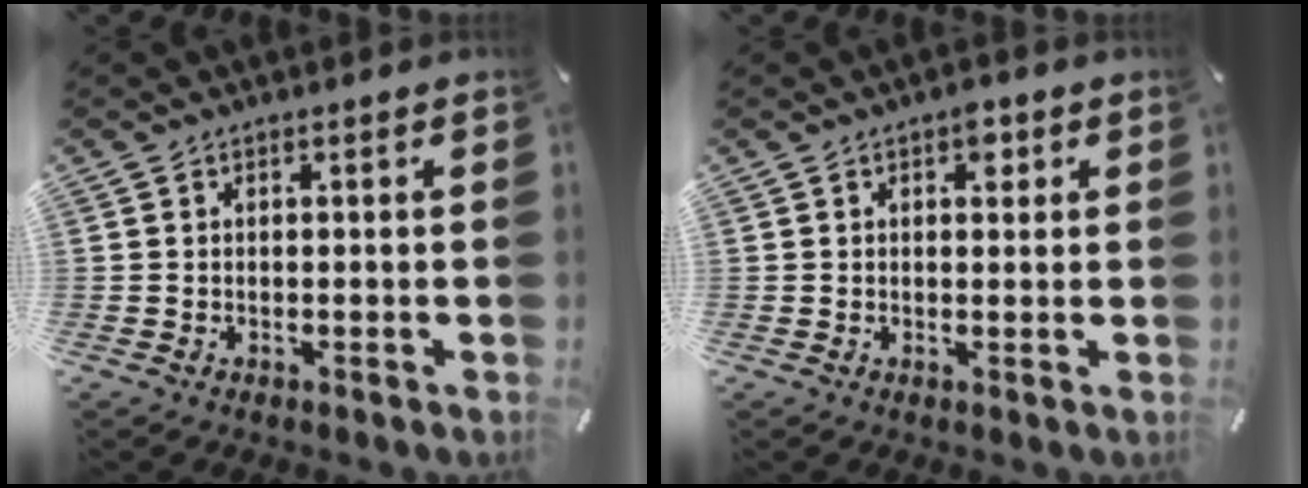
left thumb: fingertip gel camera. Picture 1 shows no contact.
{"total": 3.0, "force": [1.4, 1.8, 2.0], "torque": [-0.012, -0.007, 0.016]}